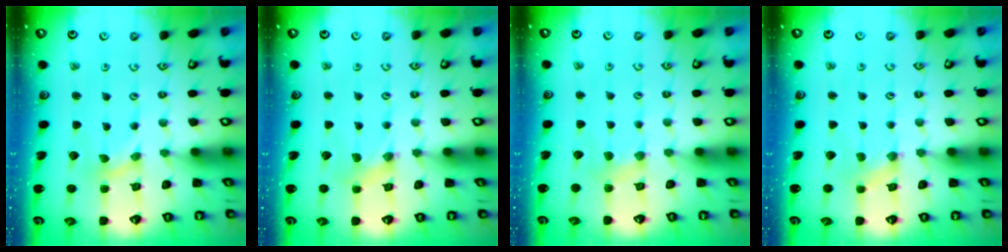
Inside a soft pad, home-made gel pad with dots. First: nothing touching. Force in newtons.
{"total": 0.5, "press": 0.5, "slide": 0.1}
{"total": 2.9, "press": 2.9, "slide": 0.4}
{"total": 0.0}